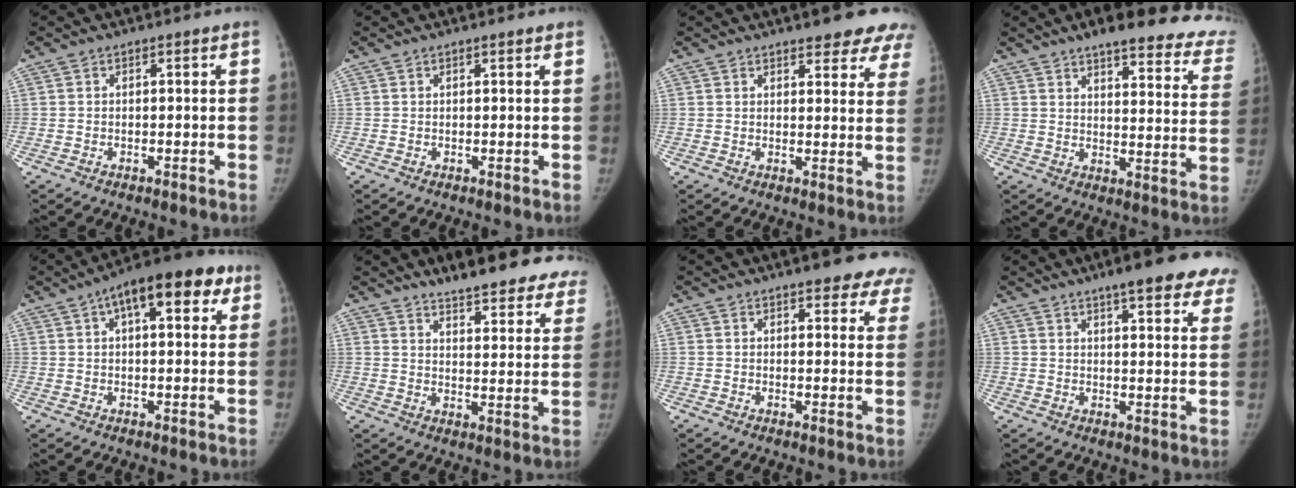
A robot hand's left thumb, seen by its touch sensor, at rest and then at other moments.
{"total": 1.1, "force": [0.8, 0.1, 0.6], "torque": [-0.005, 0.003, 0.012]}
{"total": 12.0, "force": [9.6, 4.0, 6.0], "torque": [-0.023, -0.037, 0.096]}
{"total": 25.8, "force": [21.8, 6.8, 12.2], "torque": [-0.117, -0.107, 0.245]}
{"total": 14.9, "force": [6.7, 6.4, 11.6], "torque": [-0.135, 0.015, 0.089]}
{"total": 22.9, "force": [19.2, 6.6, 10.6], "torque": [-0.098, -0.096, 0.228]}
{"total": 13.1, "force": [10.1, 4.2, 7.1], "torque": [-0.040, -0.032, 0.104]}
{"total": 18.0, "force": [13.4, 4.2, 11.3], "torque": [-0.110, -0.039, 0.153]}